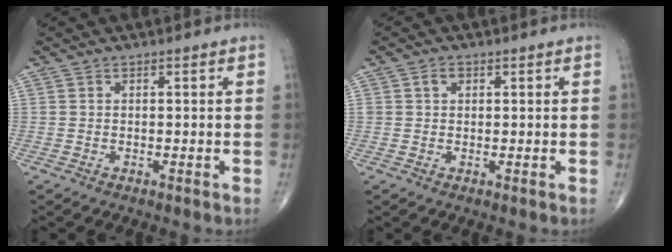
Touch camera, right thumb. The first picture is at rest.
{"total": 1.8, "force": [0.6, 1.4, 1.0], "torque": [-0.012, 0.003, 0.010]}